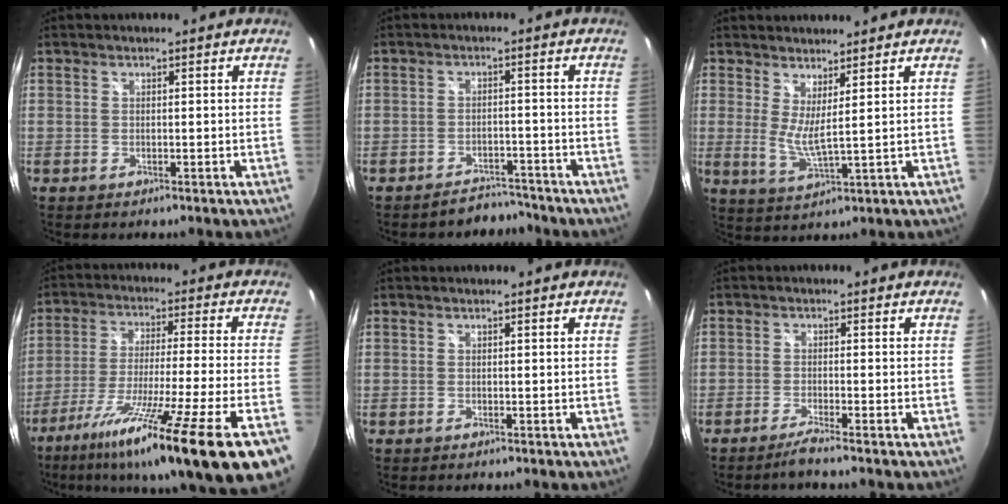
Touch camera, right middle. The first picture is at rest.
{"total": 5.1, "force": [-4.7, 1.9, -0.1], "torque": [-0.003, 0.012, -0.065]}
{"total": 4.7, "force": [2.8, -0.1, 3.8], "torque": [-0.068, -0.015, 0.043]}
{"total": 23.3, "force": [-15.3, -1.6, 17.5], "torque": [-0.281, -0.093, -0.245]}
{"total": 0.0}
{"total": 2.6, "force": [-2.2, -0.6, 1.4], "torque": [-0.041, -0.005, -0.046]}